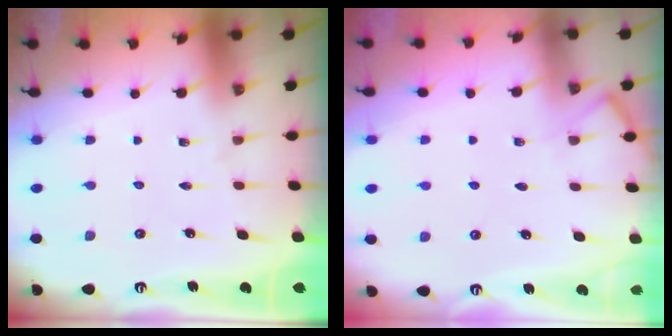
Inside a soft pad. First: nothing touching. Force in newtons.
{"total": 4.9, "press": 4.9, "slide": 0.7}